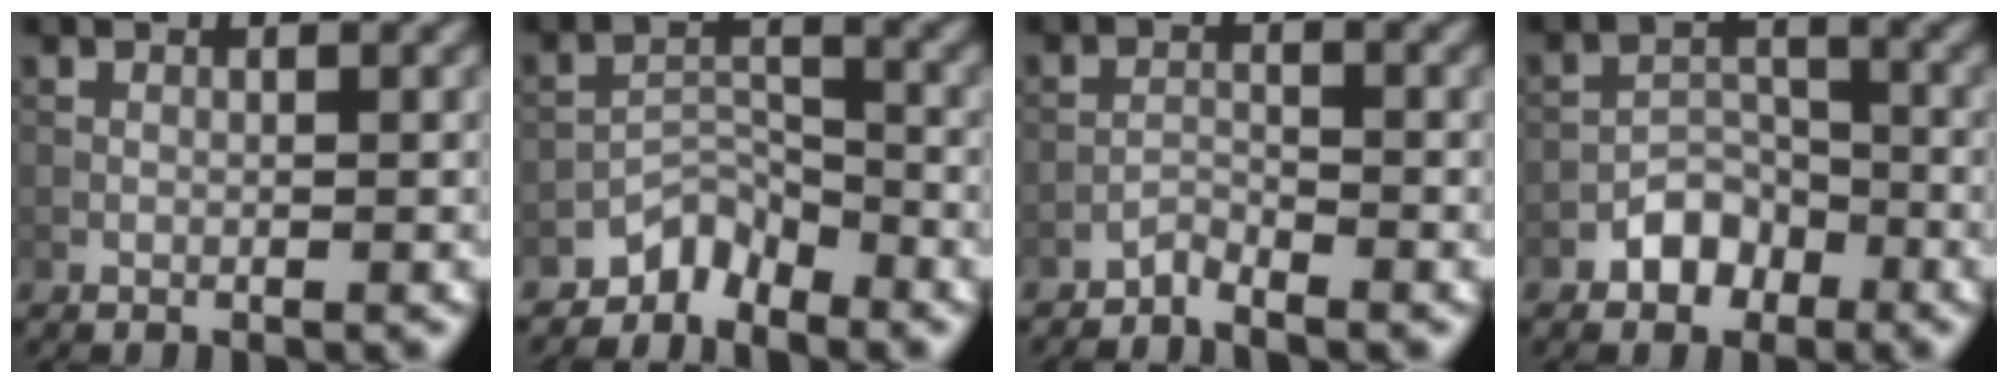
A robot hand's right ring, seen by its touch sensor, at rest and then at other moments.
{"total": 3.0, "force": [-2.8, 1.1, 0.5], "torque": [0.001, 0.012, -0.055]}
{"total": 1.3, "force": [-1.3, 0.1, 0.1], "torque": [0.000, 0.006, -0.027]}
{"total": 3.0, "force": [-2.0, 1.9, 1.1], "torque": [-0.007, 0.010, -0.034]}